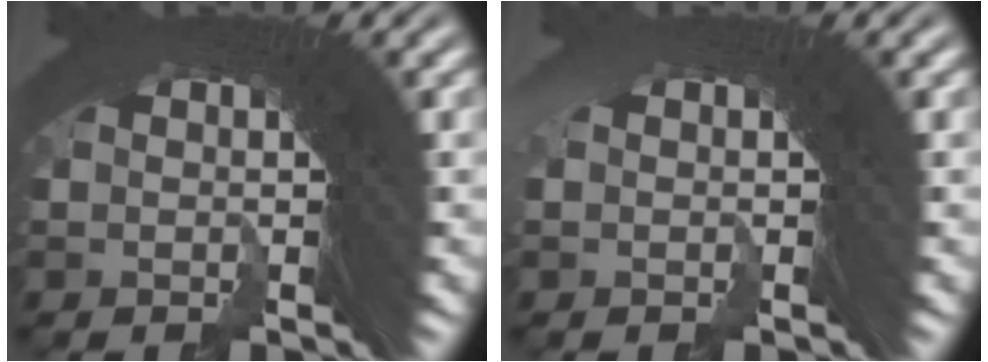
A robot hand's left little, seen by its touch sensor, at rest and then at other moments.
{"total": 2.5, "force": [-0.1, -1.8, -1.8], "torque": [0.031, 0.000, -0.001]}